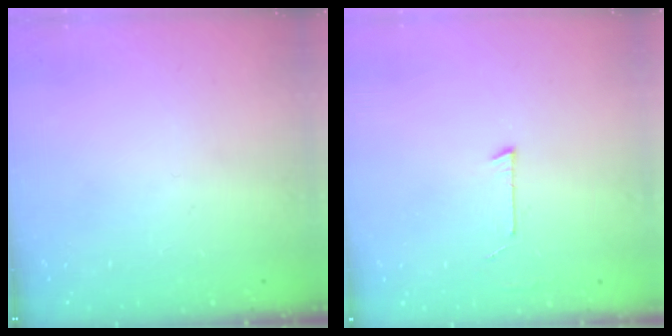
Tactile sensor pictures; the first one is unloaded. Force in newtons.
{"total": 2.7, "press": 2.7, "slide": 0.2}